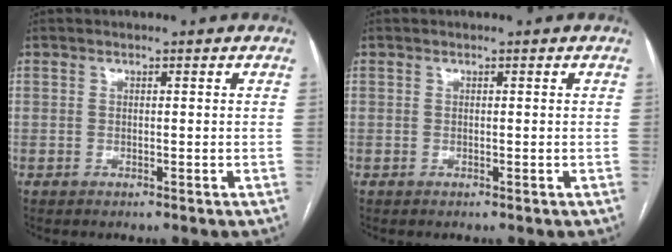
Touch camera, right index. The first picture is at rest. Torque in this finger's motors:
{"motor_torque": [0.00, 0.00, -0.01, 0.00]}